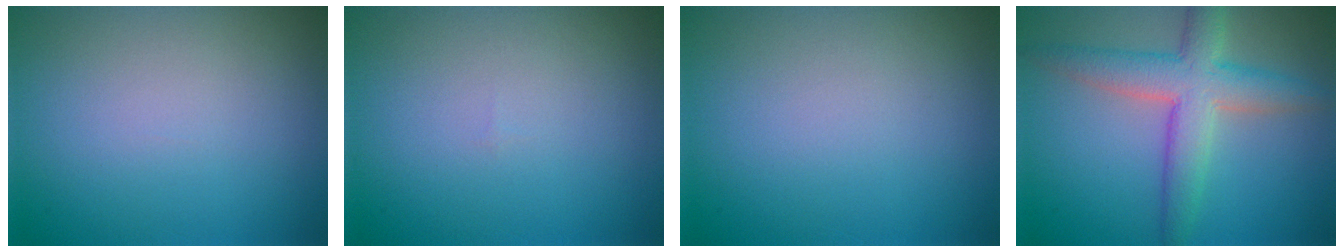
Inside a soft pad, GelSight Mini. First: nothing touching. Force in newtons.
{"total": 0.0}
{"total": 0.0}
{"total": 5.5, "press": 5.5, "slide": 0.2}